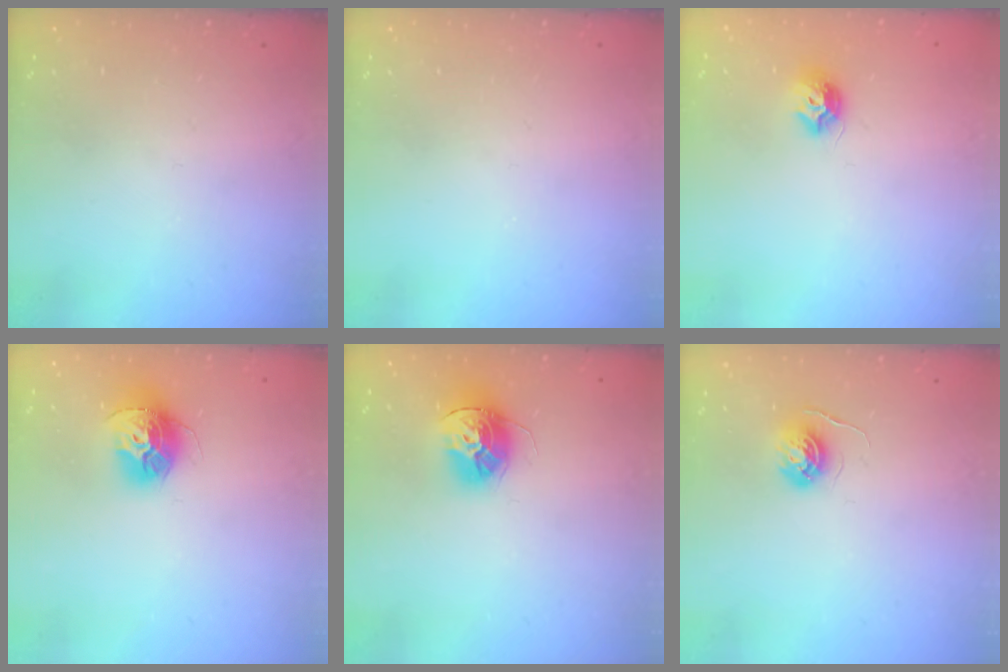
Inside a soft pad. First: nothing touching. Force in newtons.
{"total": 0.0}
{"total": 7.9, "press": 7.9, "slide": 0.4}
{"total": 13.2, "press": 13.1, "slide": 1.3}
{"total": 13.5, "press": 13.5, "slide": 1.0}
{"total": 4.3, "press": 4.3, "slide": 0.5}